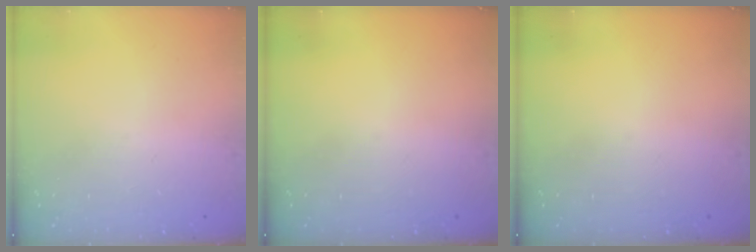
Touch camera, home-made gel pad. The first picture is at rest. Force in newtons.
{"total": 0.0}
{"total": 0.0}